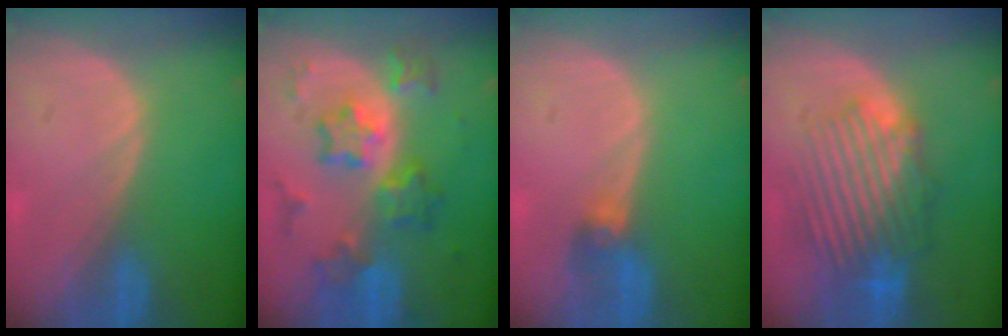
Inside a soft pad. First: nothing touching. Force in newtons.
{"total": 8.7, "press": 8.7, "slide": 0.6}
{"total": 2.6, "press": 2.6, "slide": 0.6}
{"total": 9.6, "press": 9.0, "slide": 3.3}